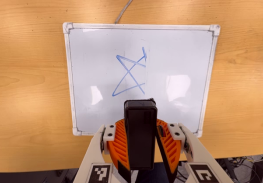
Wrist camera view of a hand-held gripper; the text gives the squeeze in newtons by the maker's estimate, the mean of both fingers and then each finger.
{"total": 8.8, "left": 8.1, "right": 9.4}